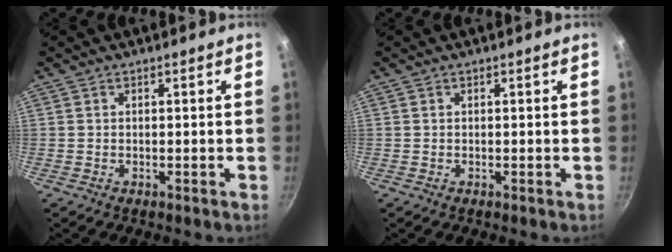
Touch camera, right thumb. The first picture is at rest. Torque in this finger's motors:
{"motor_torque": [-0.13, -0.13, 0.05, -0.03, 0.00]}